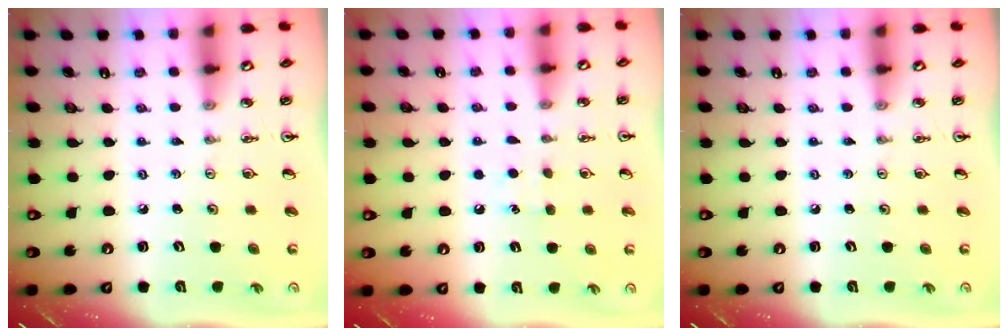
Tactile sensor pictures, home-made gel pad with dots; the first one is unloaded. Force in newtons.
{"total": 5.4, "press": 5.4, "slide": 0.7}
{"total": 0.0}